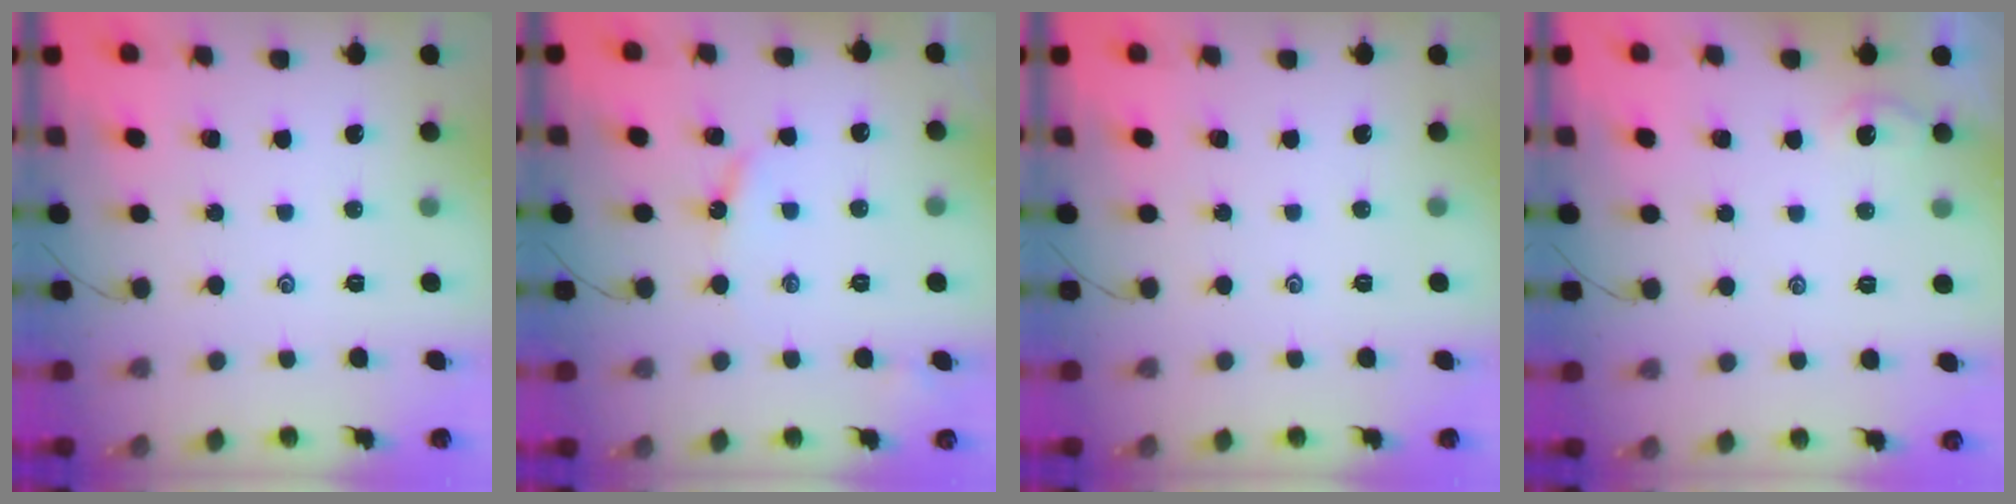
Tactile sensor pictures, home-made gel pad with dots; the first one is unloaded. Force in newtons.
{"total": 3.3, "press": 3.3, "slide": 0.4}
{"total": 0.0}
{"total": 0.8, "press": 0.8, "slide": 0.2}